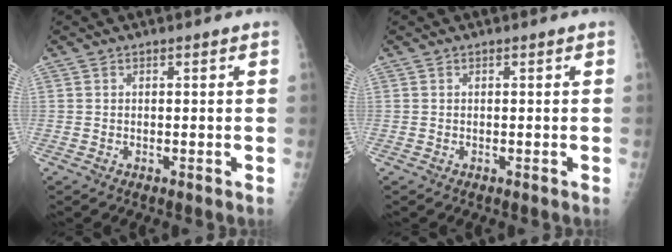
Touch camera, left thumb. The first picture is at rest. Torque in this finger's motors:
{"motor_torque": [0.00, 0.00, -0.17, -0.17, 0.00]}